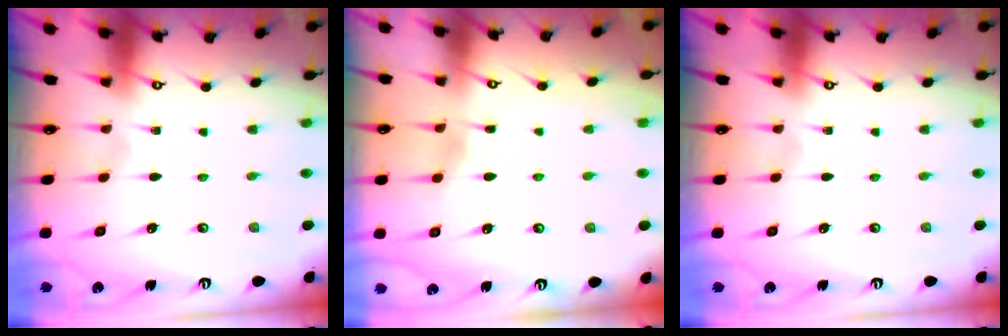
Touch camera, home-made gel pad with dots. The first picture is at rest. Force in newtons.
{"total": 2.6, "press": 2.5, "slide": 0.4}
{"total": 0.0}